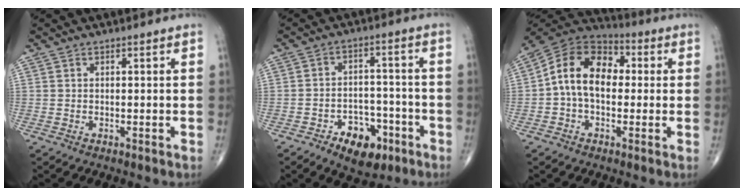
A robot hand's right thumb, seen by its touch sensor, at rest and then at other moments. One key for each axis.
{"total": 9.7, "fx": -5.2, "fy": 6.0, "fz": 5.6, "tx": -0.049, "ty": 0.038, "tz": -0.073}
{"total": 13.0, "fx": 0.2, "fy": 8.9, "fz": 9.5, "tx": -0.148, "ty": 0.037, "tz": -0.011}